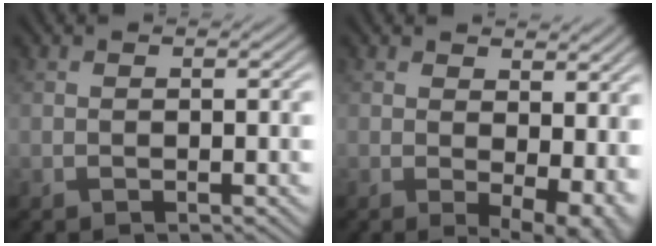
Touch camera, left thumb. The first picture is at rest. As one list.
[{"total": 6.5, "force": [1.0, 3.5, 5.5], "torque": [-0.073, -0.007, 0.022]}]